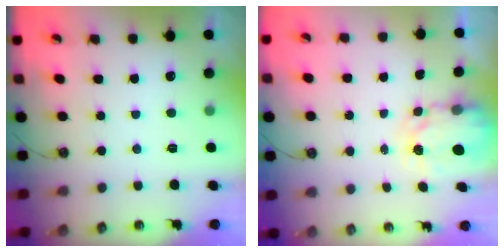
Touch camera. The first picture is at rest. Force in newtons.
{"total": 3.9, "press": 3.9, "slide": 0.1}